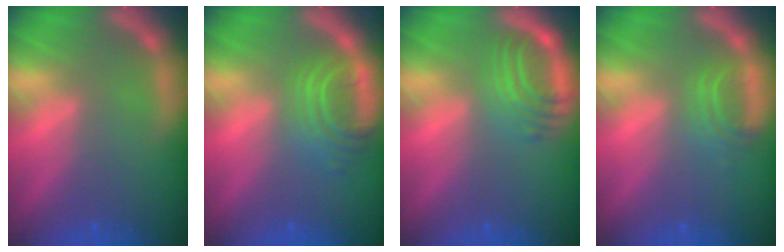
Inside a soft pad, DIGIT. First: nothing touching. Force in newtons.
{"total": 5.0}
{"total": 5.0}
{"total": 2.5}